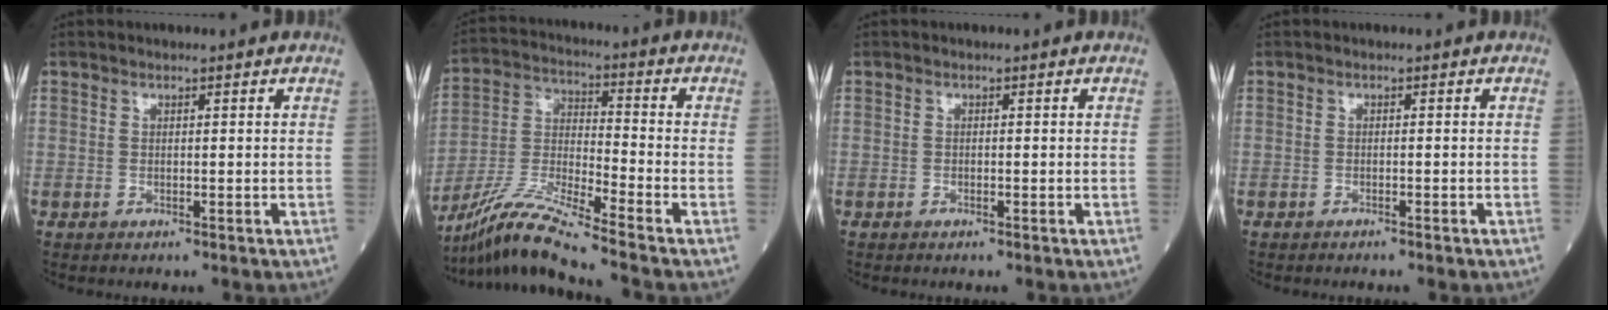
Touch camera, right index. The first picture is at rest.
{"total": 12.0, "force": [-10.3, -2.0, 5.7], "torque": [-0.122, -0.019, -0.199]}
{"total": 0.0}
{"total": 1.0, "force": [-0.8, 0.0, 0.5], "torque": [-0.013, -0.003, -0.010]}